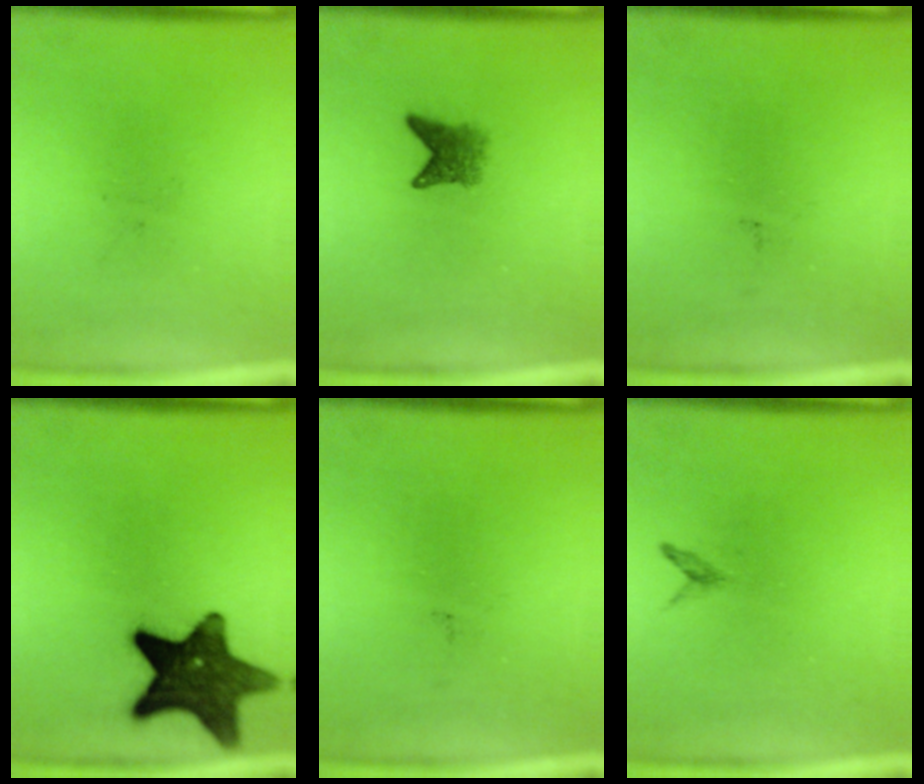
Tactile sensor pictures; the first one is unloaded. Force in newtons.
{"total": 2.8}
{"total": 0.0}
{"total": 14.5}
{"total": 0.0}
{"total": 0.7}